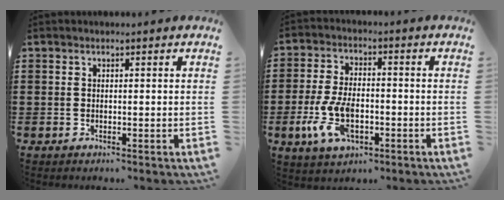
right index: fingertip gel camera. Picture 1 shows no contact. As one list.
[{"total": 8.7, "force": [-2.6, 4.2, 7.1], "torque": [-0.172, -0.012, -0.052]}]